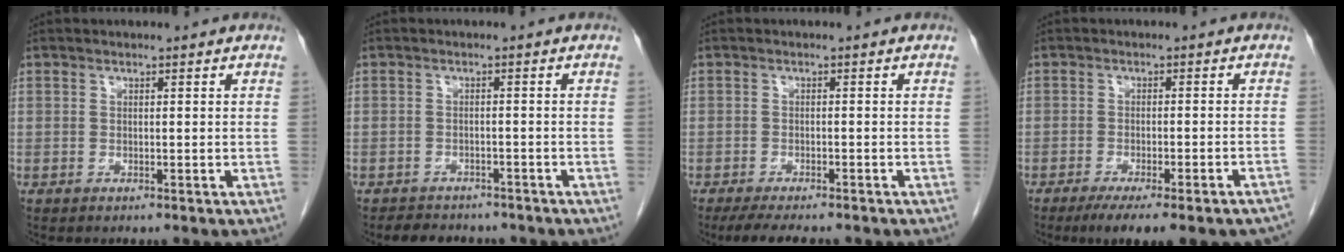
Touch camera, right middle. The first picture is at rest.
{"total": 5.4, "force": [-4.7, 2.3, 1.2], "torque": [-0.020, 0.001, -0.060]}
{"total": 7.3, "force": [-6.1, 1.5, 3.7], "torque": [-0.052, -0.012, -0.090]}
{"total": 13.9, "force": [-11.3, 2.2, 7.8], "torque": [-0.071, -0.006, -0.147]}